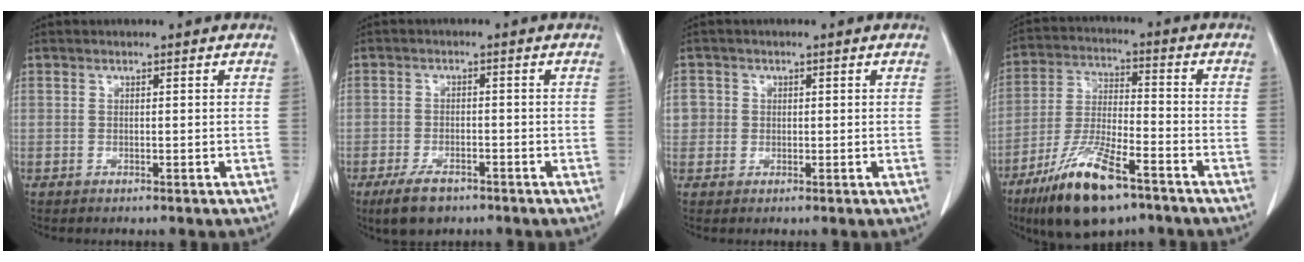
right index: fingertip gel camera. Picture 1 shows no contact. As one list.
[{"total": 5.1, "force": [-3.5, 2.4, 2.9], "torque": [-0.059, -0.004, -0.056]}, {"total": 2.8, "force": [0.2, 2.8, 0.3], "torque": [0.006, 0.007, 0.005]}, {"total": 14.2, "force": [-9.1, 3.5, 10.4], "torque": [-0.207, -0.023, -0.161]}]